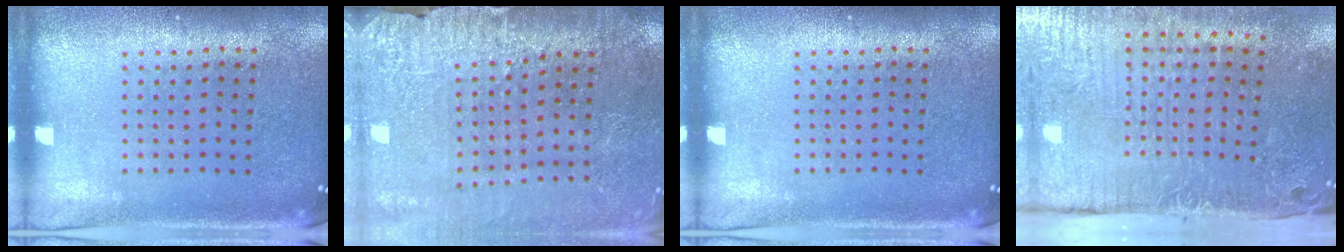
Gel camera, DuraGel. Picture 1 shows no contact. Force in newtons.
{"total": 3.0, "press": 3.0, "slide": 0.2}
{"total": 0.0}
{"total": 5.4, "press": 4.4, "slide": 3.1}